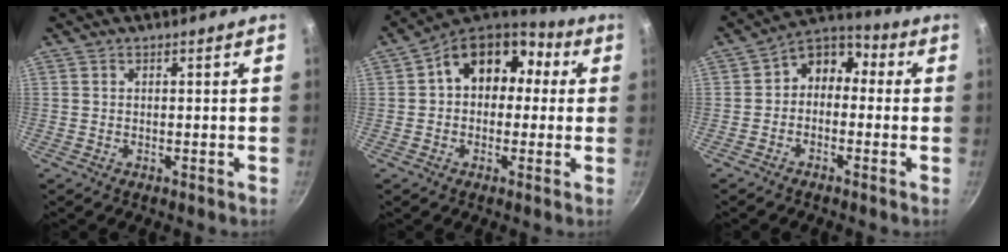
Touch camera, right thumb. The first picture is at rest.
{"total": 14.5, "force": [2.5, 11.0, 9.2], "torque": [-0.099, 0.037, 0.021]}
{"total": 7.7, "force": [-0.4, 6.1, 4.8], "torque": [-0.047, 0.037, -0.029]}